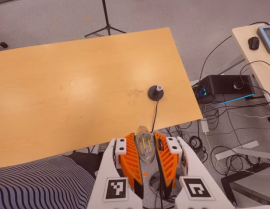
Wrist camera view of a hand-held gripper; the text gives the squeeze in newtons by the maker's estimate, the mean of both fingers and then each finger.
{"total": 20.5, "left": 23.9, "right": 17.0}